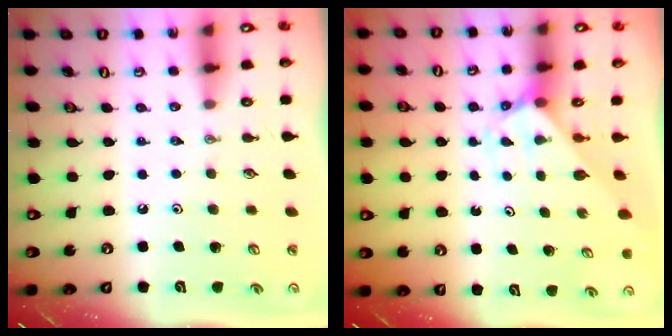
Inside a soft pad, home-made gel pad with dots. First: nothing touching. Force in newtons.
{"total": 2.2, "press": 2.2, "slide": 0.1}